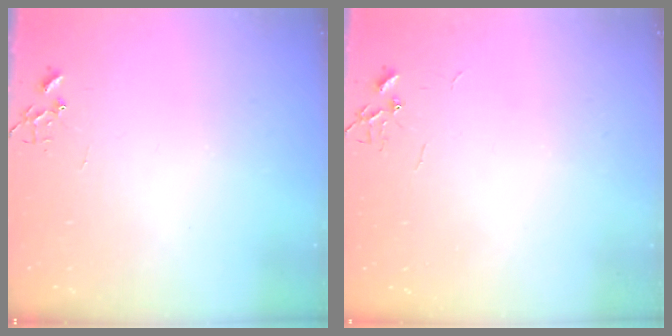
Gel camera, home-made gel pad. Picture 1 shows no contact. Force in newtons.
{"total": 2.2, "press": 2.2, "slide": 0.3}